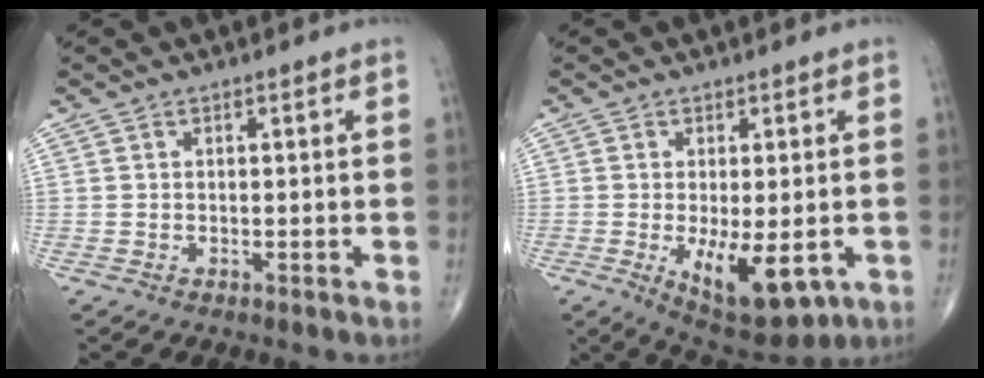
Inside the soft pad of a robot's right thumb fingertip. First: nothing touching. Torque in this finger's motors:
{"motor_torque": [1.22, 1.09, 0.18, -0.27, 0.31]}